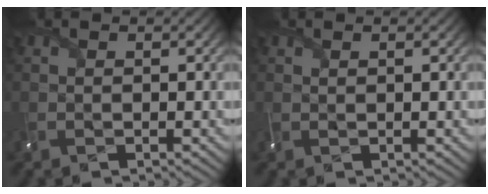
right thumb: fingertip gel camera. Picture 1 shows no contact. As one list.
[{"total": 0.0}]